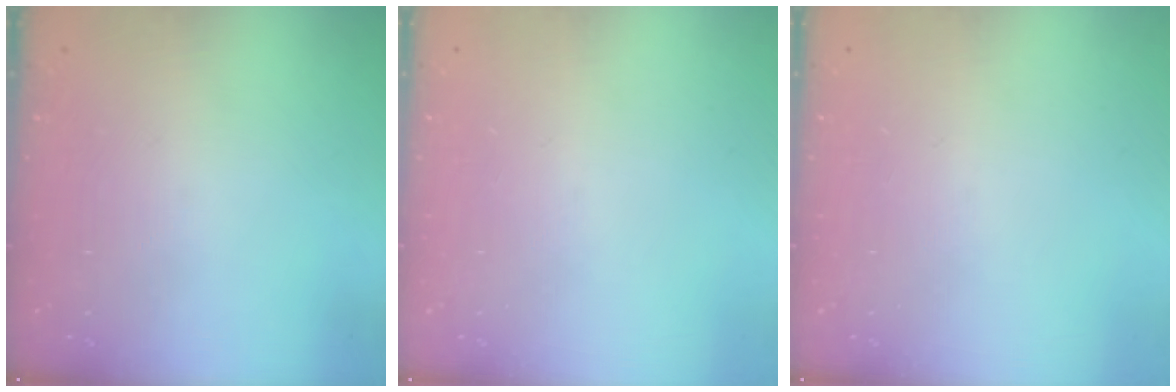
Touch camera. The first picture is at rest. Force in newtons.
{"total": 0.0}
{"total": 0.0}